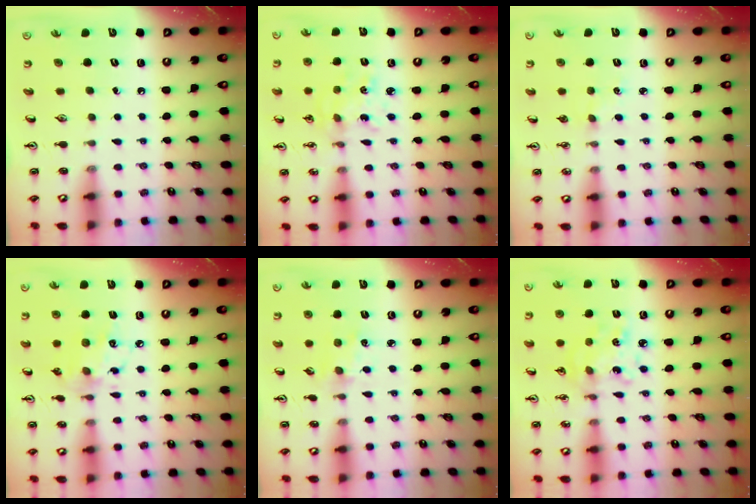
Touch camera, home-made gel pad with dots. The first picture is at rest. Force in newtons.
{"total": 2.3, "press": 2.3, "slide": 0.2}
{"total": 1.5, "press": 1.5, "slide": 0.3}
{"total": 9.8, "press": 9.8, "slide": 0.6}
{"total": 2.3, "press": 2.2, "slide": 0.4}
{"total": 7.1, "press": 7.1, "slide": 0.4}